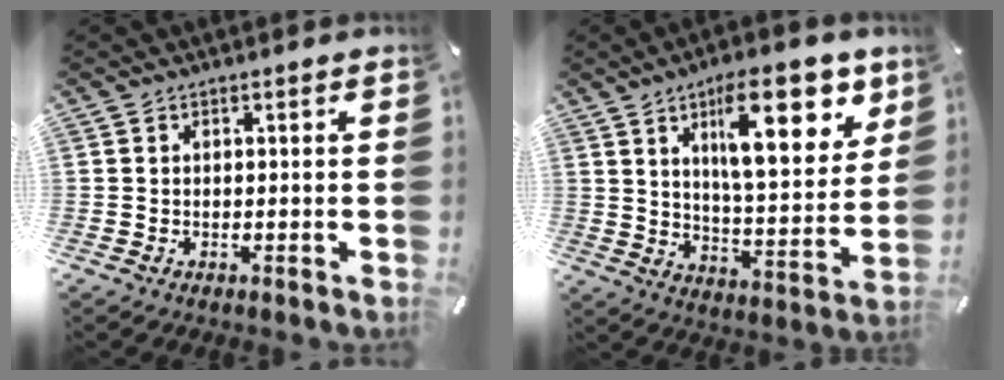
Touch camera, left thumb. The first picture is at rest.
{"total": 20.1, "force": [9.6, 7.8, 15.9], "torque": [-0.225, -0.038, 0.148]}